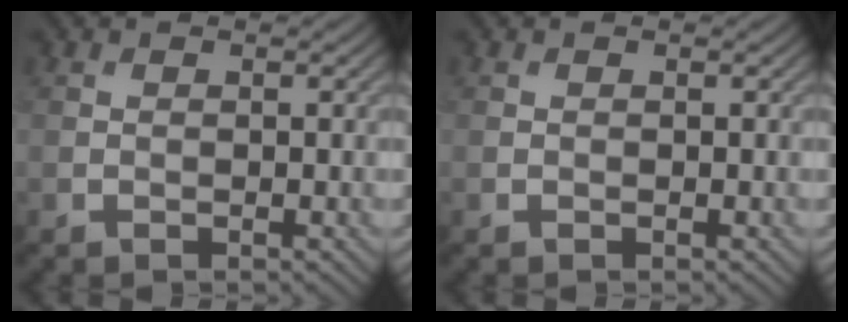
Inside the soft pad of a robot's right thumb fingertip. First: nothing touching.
{"total": 0.0}